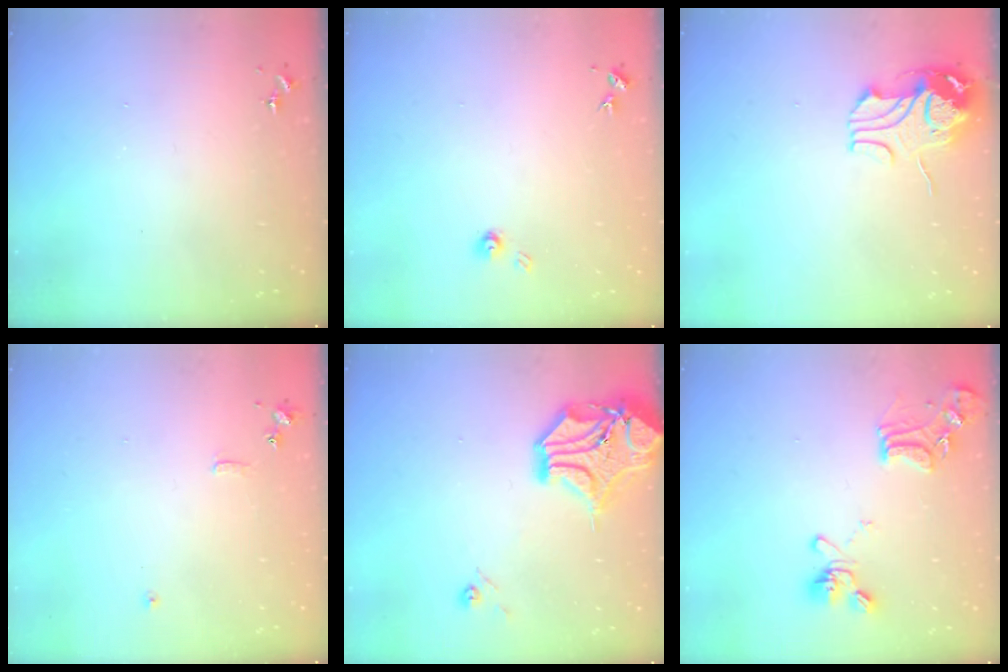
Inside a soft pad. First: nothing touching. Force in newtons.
{"total": 3.9, "press": 3.8, "slide": 0.4}
{"total": 11.1, "press": 11.0, "slide": 1.4}
{"total": 6.7, "press": 6.7, "slide": 0.7}
{"total": 16.2, "press": 16.0, "slide": 2.6}
{"total": 16.0, "press": 15.8, "slide": 1.9}